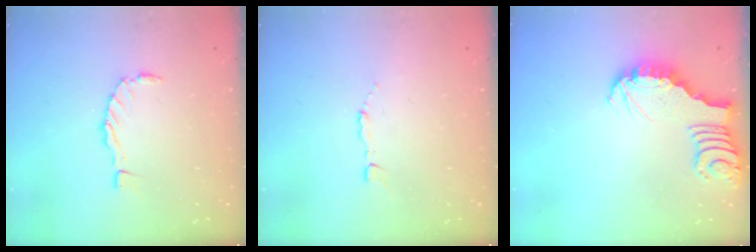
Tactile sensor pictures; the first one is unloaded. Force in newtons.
{"total": 1.8, "press": 1.8, "slide": 0.2}
{"total": 3.3, "press": 3.3, "slide": 0.3}